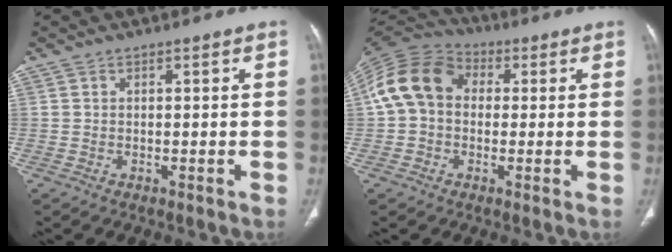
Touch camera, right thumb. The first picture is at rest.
{"total": 12.4, "force": [1.1, 9.7, 7.6], "torque": [-0.142, 0.035, 0.008]}